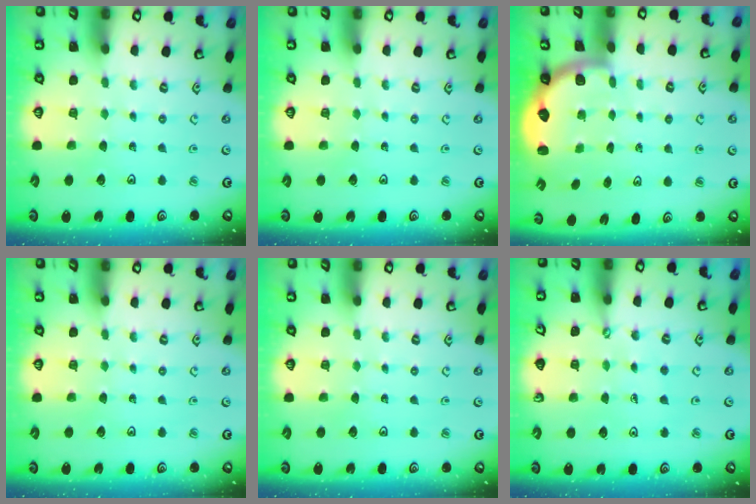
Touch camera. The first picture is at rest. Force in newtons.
{"total": 0.0}
{"total": 2.1, "press": 1.9, "slide": 0.8}
{"total": 0.0}
{"total": 0.0}
{"total": 1.1, "press": 1.1, "slide": 0.1}